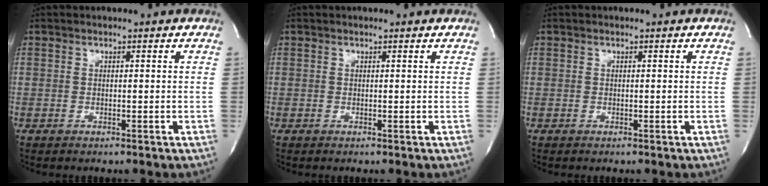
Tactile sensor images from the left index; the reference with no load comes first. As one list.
[{"total": 1.0, "force": [1.0, -0.1, 0.2], "torque": [-0.011, 0.002, 0.011]}, {"total": 0.0}]